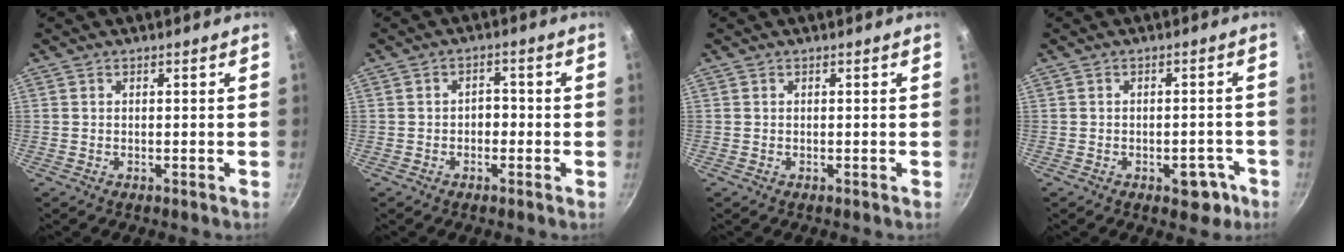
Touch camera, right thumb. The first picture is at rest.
{"total": 2.8, "force": [-0.7, 2.0, 1.8], "torque": [-0.008, 0.013, -0.018]}
{"total": 0.0}
{"total": 4.8, "force": [-2.5, 2.8, 3.0], "torque": [-0.015, 0.020, -0.028]}